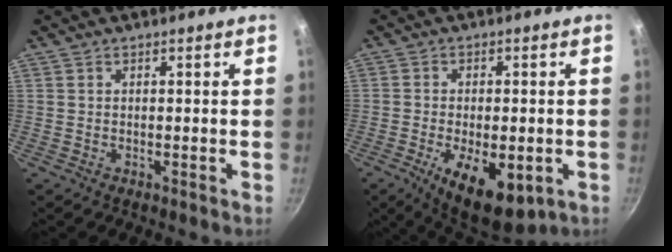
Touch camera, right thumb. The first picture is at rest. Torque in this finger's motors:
{"motor_torque": [-0.17, 0.55, 0.02, -0.02, 0.20]}